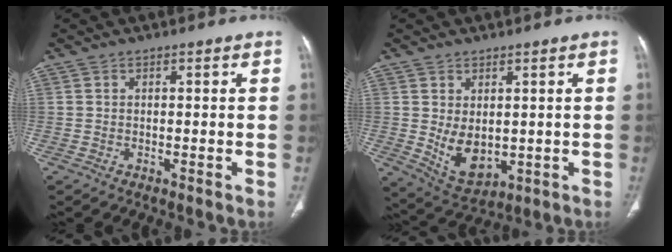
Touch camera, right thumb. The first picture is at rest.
{"total": 7.7, "force": [0.1, 5.0, 5.9], "torque": [-0.084, -0.015, 0.029]}